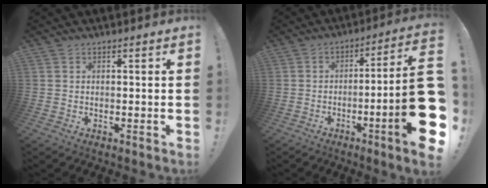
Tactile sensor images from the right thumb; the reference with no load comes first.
{"total": 20.7, "force": [-4.8, 1.8, 20.0], "torque": [-0.298, 0.010, -0.073]}